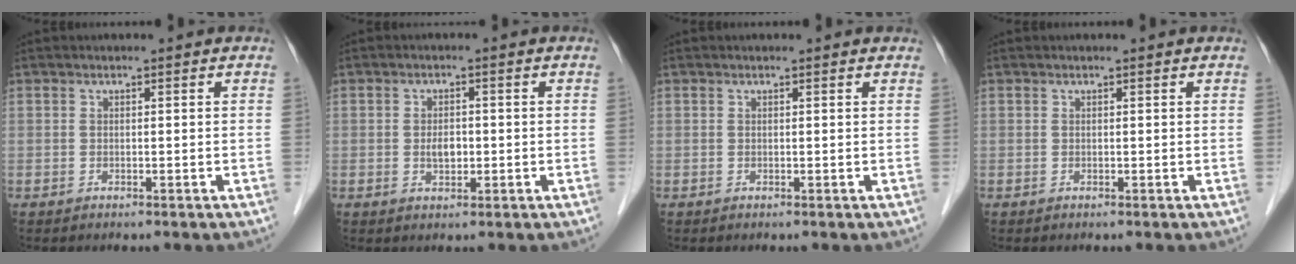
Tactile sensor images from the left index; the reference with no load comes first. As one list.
[{"total": 2.4, "force": [-0.4, 1.4, 2.0], "torque": [-0.036, 0.000, -0.003]}, {"total": 1.5, "force": [1.4, 0.1, 0.3], "torque": [-0.011, 0.010, 0.014]}, {"total": 0.5, "force": [0.5, 0.0, 0.1], "torque": [0.000, 0.005, 0.008]}]